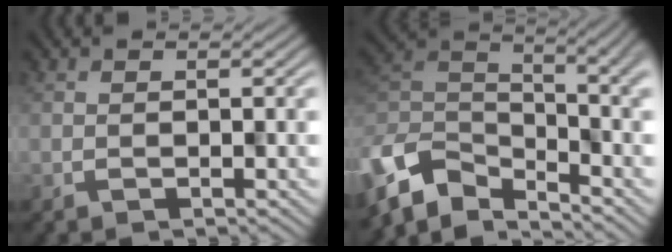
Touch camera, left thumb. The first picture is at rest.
{"total": 8.3, "force": [-5.8, 3.7, 4.7], "torque": [-0.098, -0.016, -0.121]}